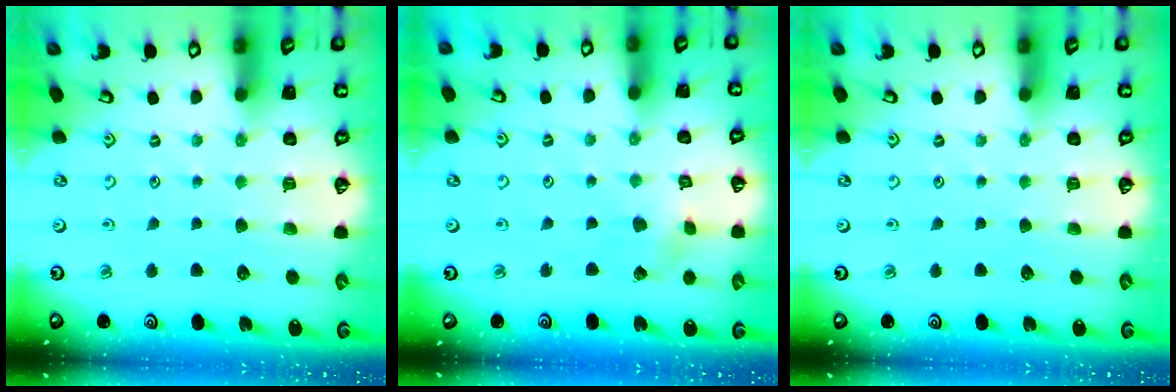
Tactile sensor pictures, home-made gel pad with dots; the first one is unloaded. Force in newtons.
{"total": 2.4, "press": 2.4, "slide": 0.2}
{"total": 0.0}